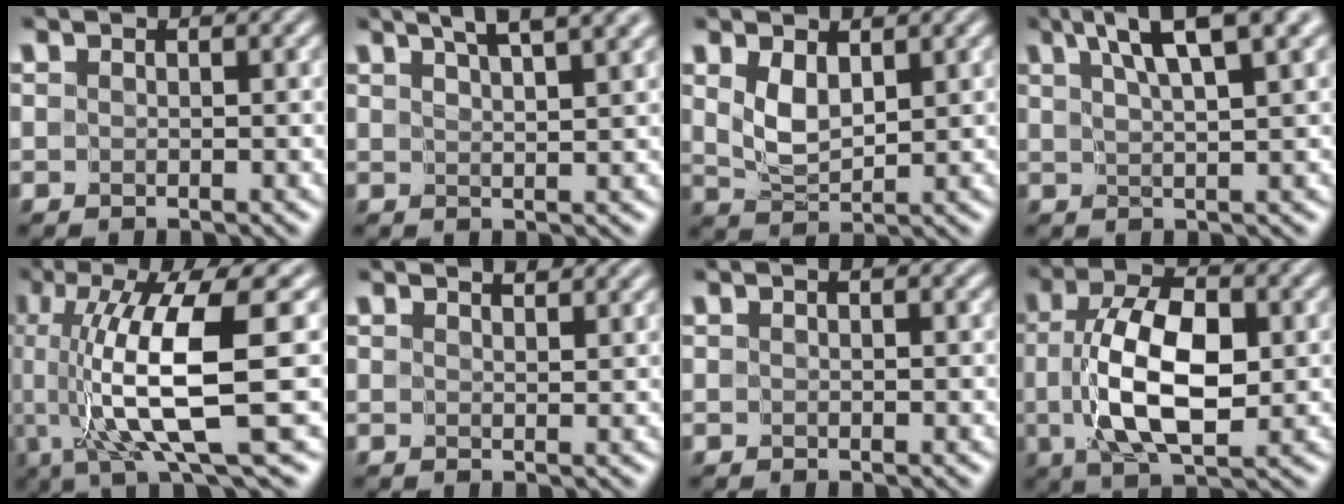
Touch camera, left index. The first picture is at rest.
{"total": 6.7, "force": [4.7, 1.8, 4.5], "torque": [-0.037, 0.033, 0.042]}
{"total": 2.2, "force": [0.8, 1.1, 1.7], "torque": [-0.044, -0.004, 0.028]}
{"total": 6.9, "force": [4.0, 1.3, 5.5], "torque": [-0.070, 0.022, 0.062]}
{"total": 10.4, "force": [-0.6, 2.0, 10.1], "torque": [-0.167, -0.002, -0.003]}
{"total": 3.0, "force": [2.6, 0.7, 1.3], "torque": [-0.002, 0.017, 0.014]}
{"total": 0.7, "force": [0.3, 0.2, 0.6], "torque": [-0.002, -0.001, 0.007]}
{"total": 8.2, "force": [-0.4, 3.7, 7.3], "torque": [-0.135, 0.004, -0.007]}